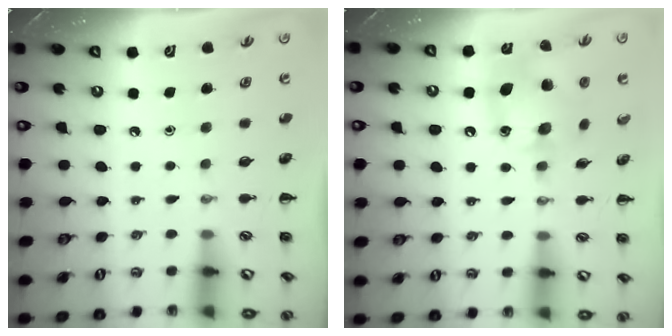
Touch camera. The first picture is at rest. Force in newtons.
{"total": 13.0, "press": 12.9, "slide": 1.7}